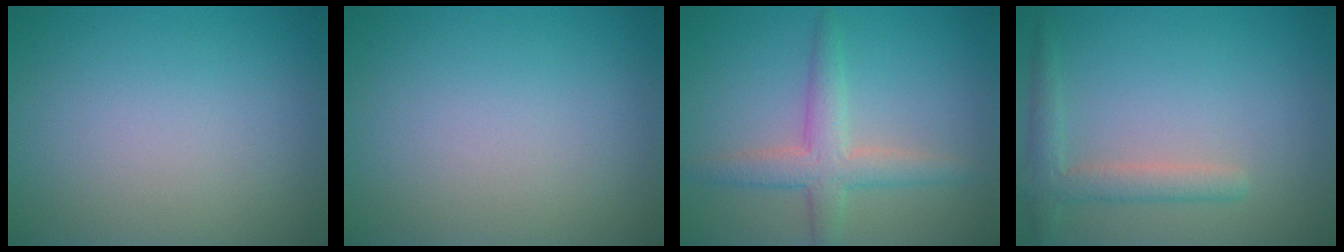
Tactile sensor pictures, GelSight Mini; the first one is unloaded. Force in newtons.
{"total": 0.0}
{"total": 3.7, "press": 3.7, "slide": 0.2}
{"total": 2.6, "press": 2.5, "slide": 0.2}